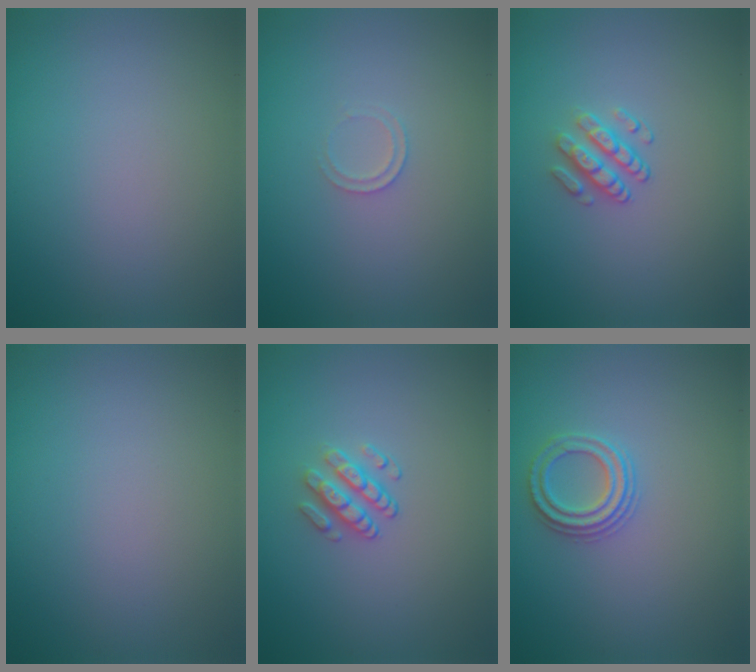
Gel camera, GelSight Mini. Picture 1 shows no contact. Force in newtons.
{"total": 0.9, "press": 0.9, "slide": 0.1}
{"total": 2.0, "press": 1.6, "slide": 1.3}
{"total": 0.0}
{"total": 2.0, "press": 1.6, "slide": 1.3}
{"total": 2.3, "press": 2.2, "slide": 0.8}